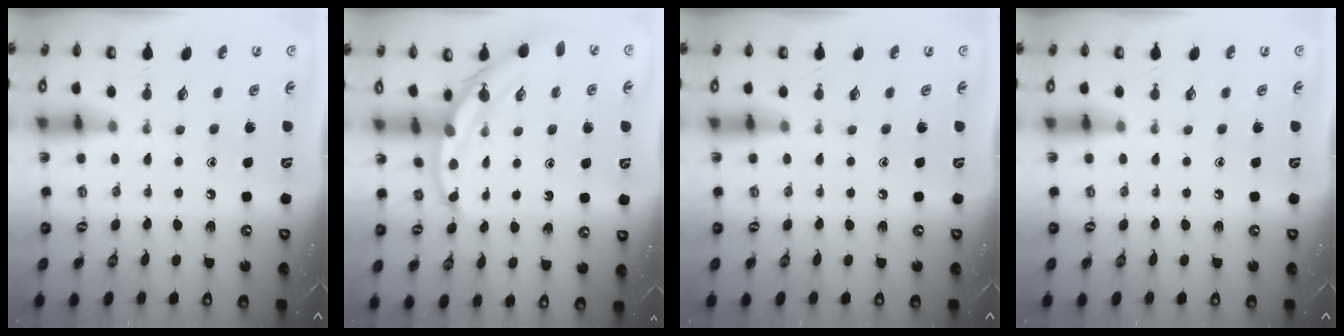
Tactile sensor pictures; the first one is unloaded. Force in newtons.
{"total": 5.3, "press": 5.2, "slide": 0.5}
{"total": 0.0}
{"total": 0.0}